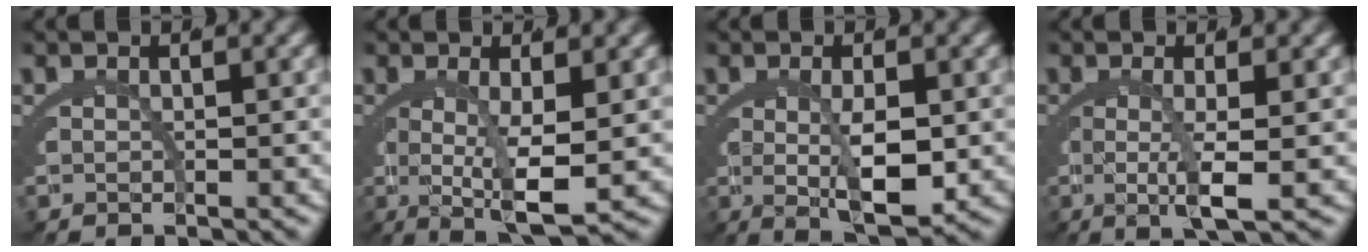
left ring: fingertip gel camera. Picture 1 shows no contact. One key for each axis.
{"total": 6.5, "fx": -0.5, "fy": 1.7, "fz": 6.3, "tx": -0.098, "ty": -0.018, "tz": 0.006}
{"total": 5.4, "fx": -0.4, "fy": 1.3, "fz": 5.2, "tx": -0.078, "ty": -0.016, "tz": 0.005}
{"total": 4.2, "fx": 0.1, "fy": 0.6, "fz": 4.1, "tx": -0.076, "ty": -0.012, "tz": 0.007}